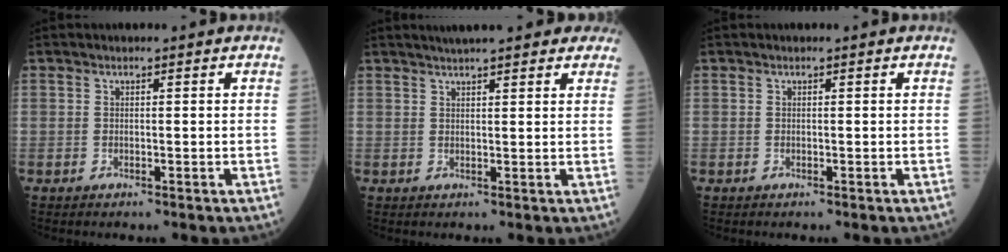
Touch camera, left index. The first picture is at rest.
{"total": 11.8, "force": [10.0, 2.3, 5.7], "torque": [-0.065, 0.028, 0.117]}
{"total": 0.0}